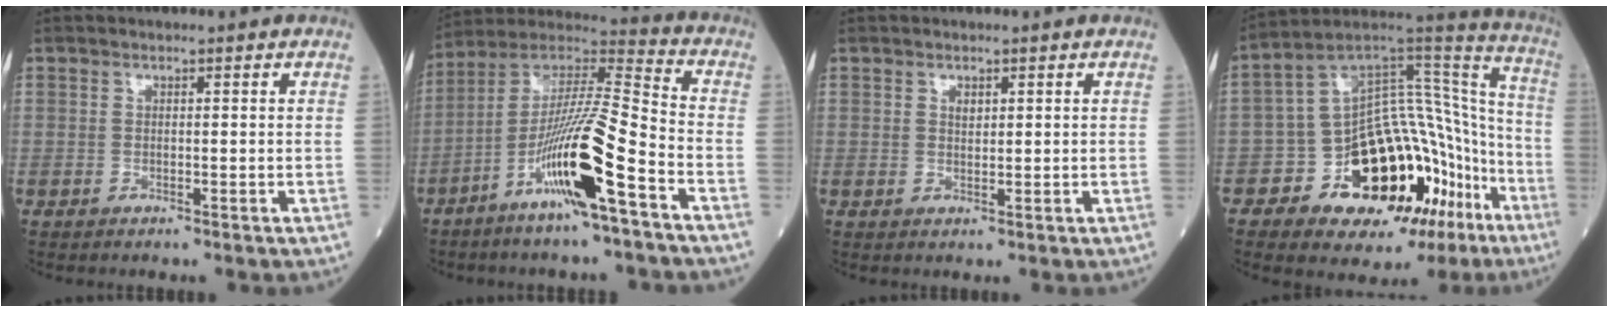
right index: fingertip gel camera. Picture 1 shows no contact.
{"total": 16.0, "force": [-7.2, 0.3, 14.2], "torque": [-0.274, -0.006, -0.136]}
{"total": 1.0, "force": [0.6, 0.5, 0.7], "torque": [-0.015, -0.002, 0.011]}
{"total": 23.4, "force": [-12.5, 11.9, 15.7], "torque": [-0.155, 0.091, -0.182]}